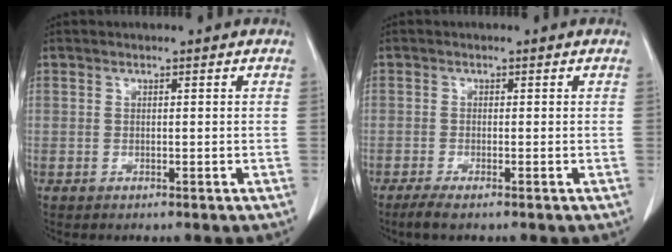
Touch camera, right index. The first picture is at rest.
{"total": 2.3, "force": [-1.7, 0.2, 1.5], "torque": [-0.032, -0.007, -0.032]}